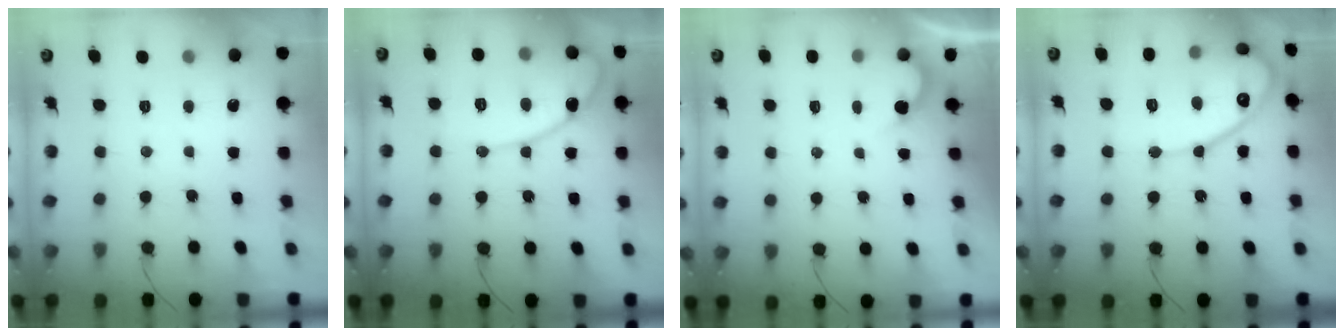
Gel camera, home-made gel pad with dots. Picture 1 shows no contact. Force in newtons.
{"total": 13.9, "press": 13.9, "slide": 1.1}
{"total": 2.1, "press": 2.1, "slide": 0.1}
{"total": 17.3, "press": 17.2, "slide": 0.9}